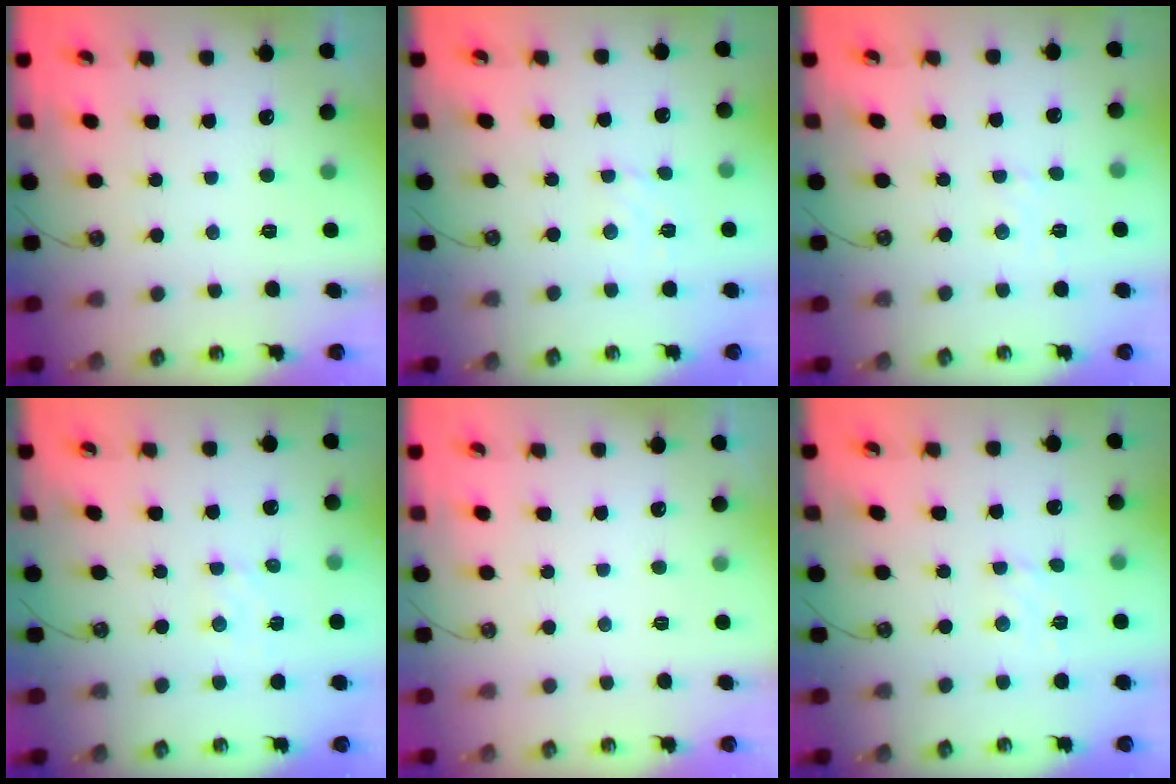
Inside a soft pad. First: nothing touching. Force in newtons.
{"total": 2.9, "press": 2.8, "slide": 0.5}
{"total": 1.9, "press": 1.9, "slide": 0.3}
{"total": 3.6, "press": 3.6, "slide": 0.5}
{"total": 0.0}
{"total": 2.9, "press": 2.9, "slide": 0.5}